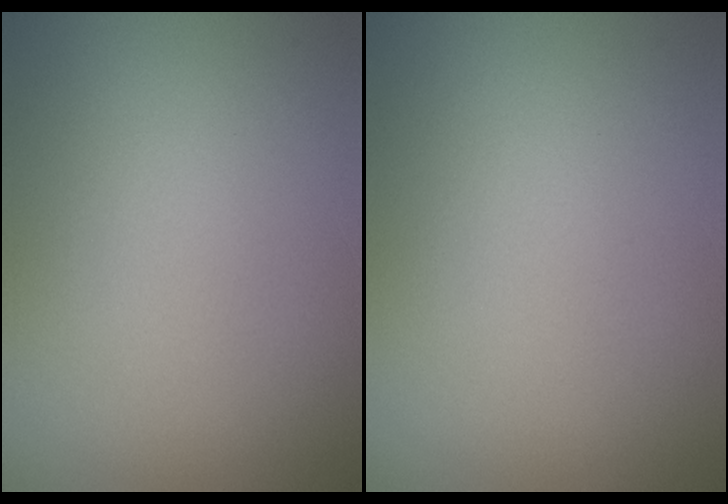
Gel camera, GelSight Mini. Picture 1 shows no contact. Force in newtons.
{"total": 0.0}